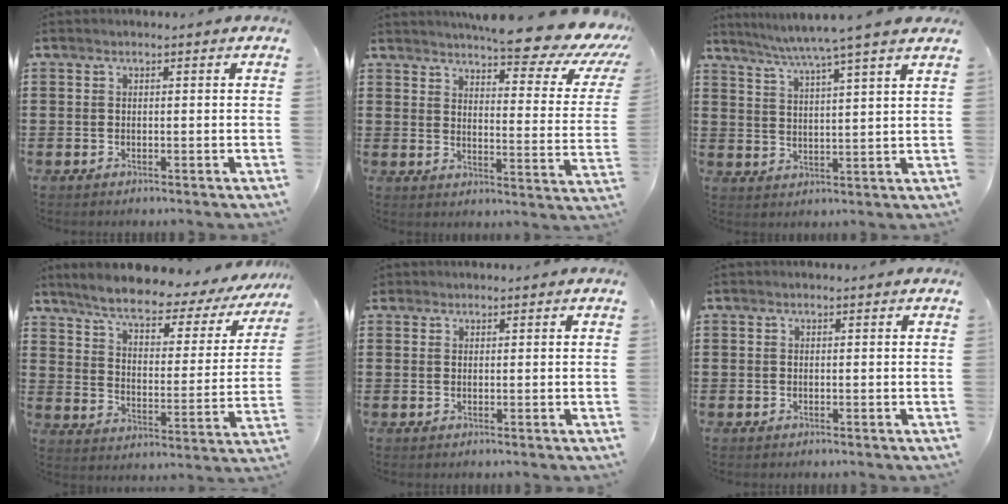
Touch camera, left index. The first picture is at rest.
{"total": 8.4, "force": [7.4, 0.5, 4.0], "torque": [-0.071, -0.062, 0.120]}
{"total": 6.1, "force": [5.1, -1.3, 3.1], "torque": [-0.075, -0.027, 0.085]}
{"total": 6.3, "force": [5.1, 0.9, 3.6], "torque": [-0.085, -0.031, 0.078]}
{"total": 0.8, "force": [0.7, 0.5, 0.1], "torque": [-0.004, 0.003, 0.013]}
{"total": 0.0}